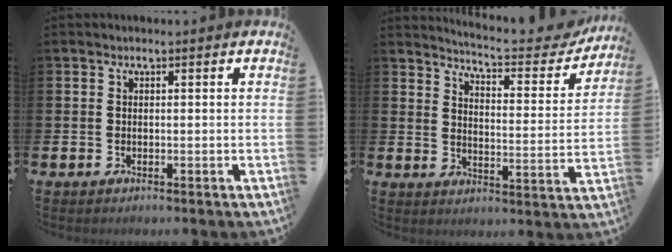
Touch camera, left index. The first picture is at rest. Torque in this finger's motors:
{"motor_torque": [0.73, -1.41, 0.07, 0.06]}